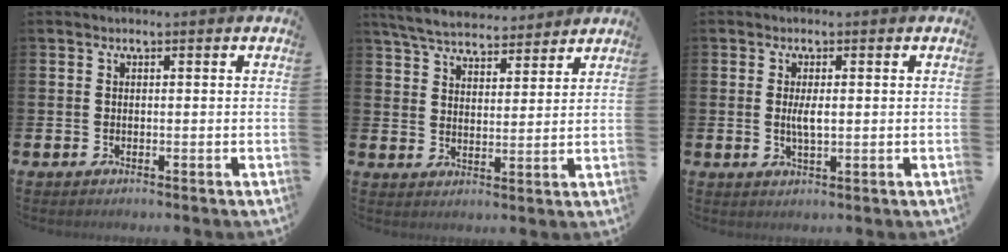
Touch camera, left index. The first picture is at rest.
{"total": 5.8, "force": [5.6, 1.1, 1.0], "torque": [-0.050, -0.026, 0.101]}
{"total": 2.7, "force": [0.3, 0.9, 2.5], "torque": [-0.040, -0.001, 0.001]}